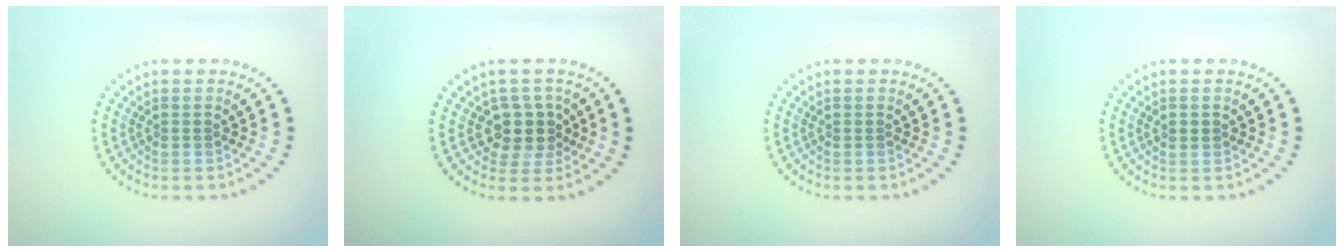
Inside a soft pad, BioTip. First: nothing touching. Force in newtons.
{"total": 3.0, "press": 2.5, "slide": 1.5}
{"total": 0.0}
{"total": 1.1, "press": 1.1, "slide": 0.1}